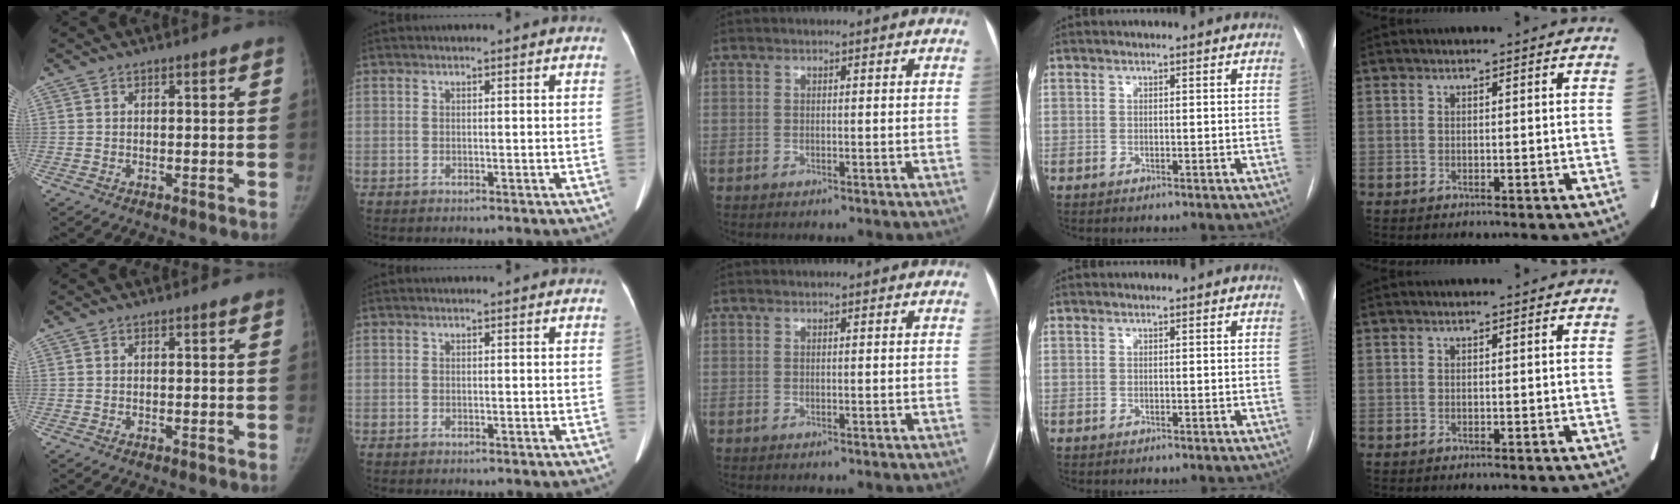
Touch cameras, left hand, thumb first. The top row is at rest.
{}